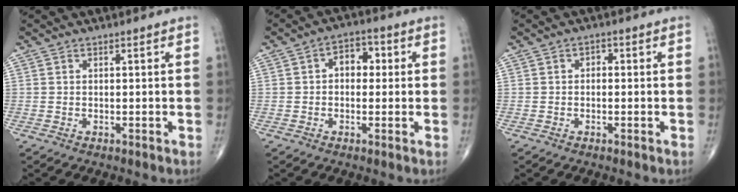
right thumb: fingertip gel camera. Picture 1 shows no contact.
{"total": 5.3, "force": [0.6, 3.6, 3.8], "torque": [-0.033, 0.015, 0.000]}
{"total": 1.0, "force": [0.0, 0.7, 0.7], "torque": [-0.003, 0.003, -0.006]}